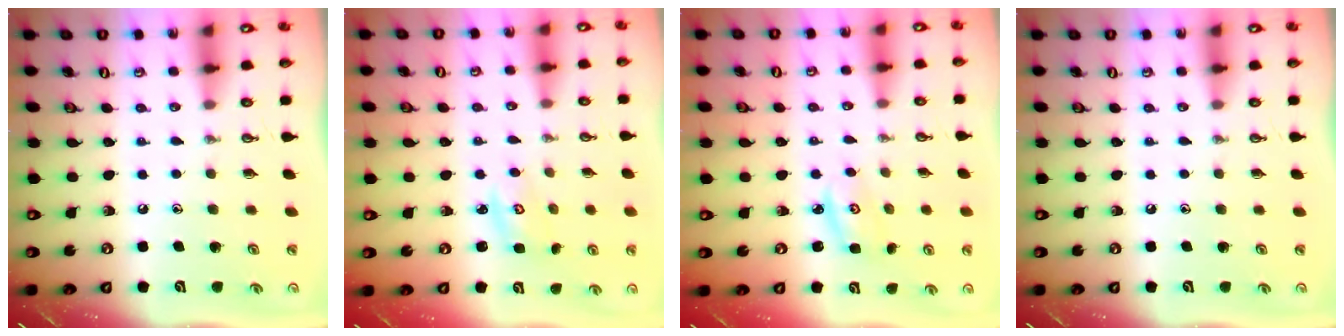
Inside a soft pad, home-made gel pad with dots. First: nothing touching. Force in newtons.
{"total": 2.8, "press": 2.8, "slide": 0.3}
{"total": 2.7, "press": 2.6, "slide": 0.3}
{"total": 0.0}